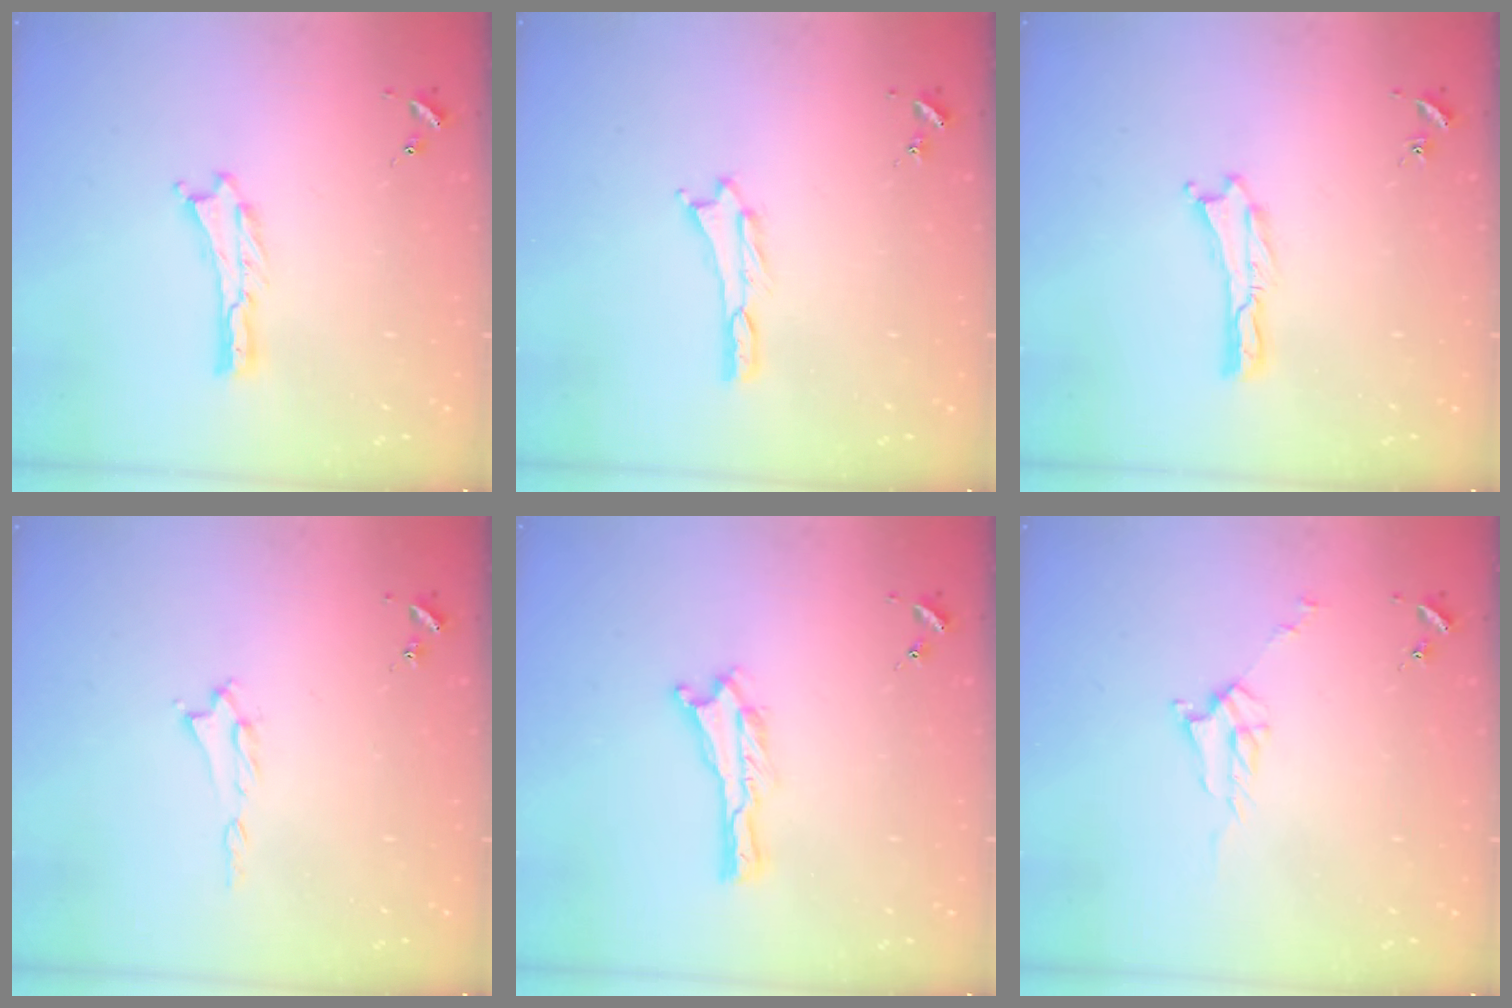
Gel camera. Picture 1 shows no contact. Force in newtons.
{"total": 0.0}
{"total": 0.0}
{"total": 1.0, "press": 0.9, "slide": 0.2}
{"total": 0.0}
{"total": 2.7, "press": 2.7, "slide": 0.3}